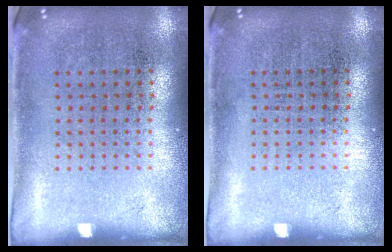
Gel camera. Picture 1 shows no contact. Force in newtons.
{"total": 0.0}